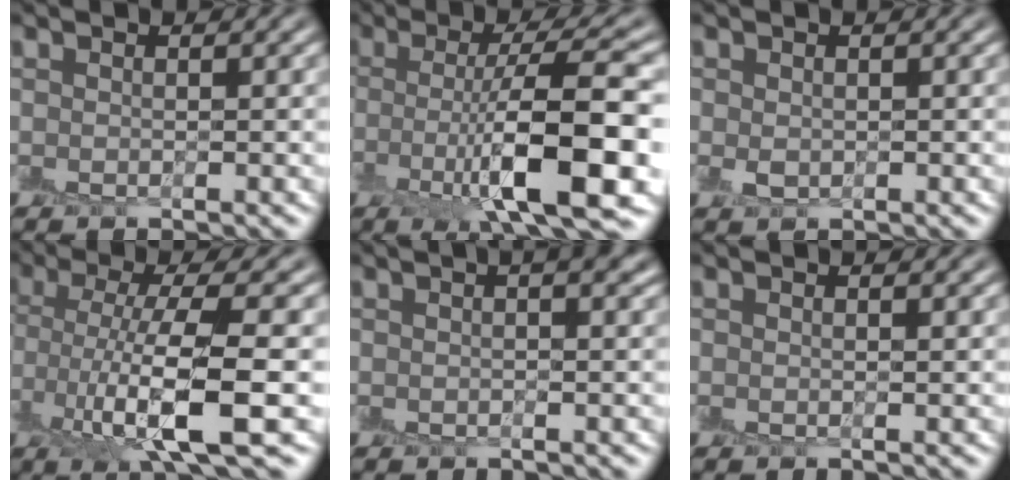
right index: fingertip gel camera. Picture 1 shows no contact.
{"total": 10.1, "force": [-2.1, 2.0, 9.6], "torque": [-0.148, 0.000, -0.037]}
{"total": 1.3, "force": [-0.1, 1.1, 0.7], "torque": [-0.016, -0.001, -0.001]}
{"total": 7.6, "force": [-2.0, 1.5, 7.2], "torque": [-0.140, -0.008, -0.031]}
{"total": 5.8, "force": [2.7, 2.6, 4.4], "torque": [-0.037, 0.024, 0.016]}
{"total": 0.7, "force": [0.5, 0.1, 0.5], "torque": [-0.008, 0.001, 0.009]}